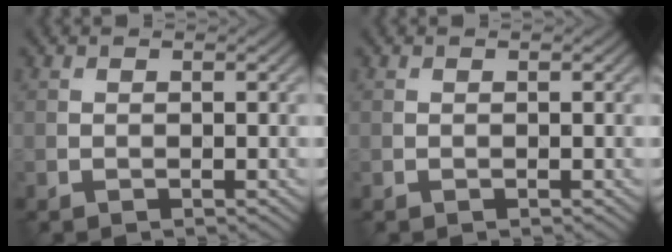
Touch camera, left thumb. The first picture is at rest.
{"total": 0.0}